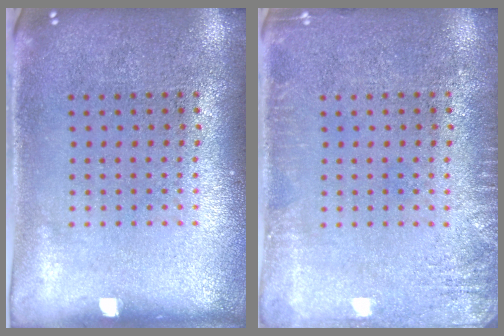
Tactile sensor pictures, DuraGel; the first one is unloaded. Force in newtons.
{"total": 2.0, "press": 1.9, "slide": 0.2}